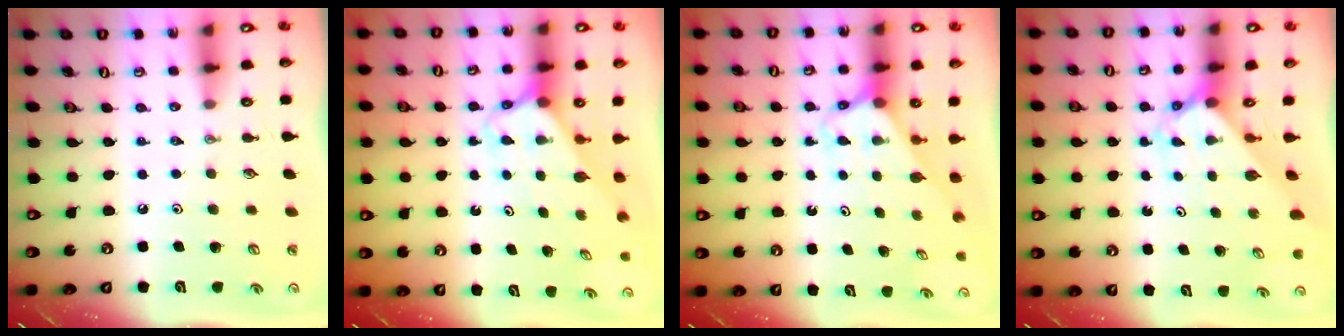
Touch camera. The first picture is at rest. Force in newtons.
{"total": 3.4, "press": 3.4, "slide": 0.2}
{"total": 2.6, "press": 2.6, "slide": 0.1}
{"total": 2.4, "press": 2.4, "slide": 0.3}